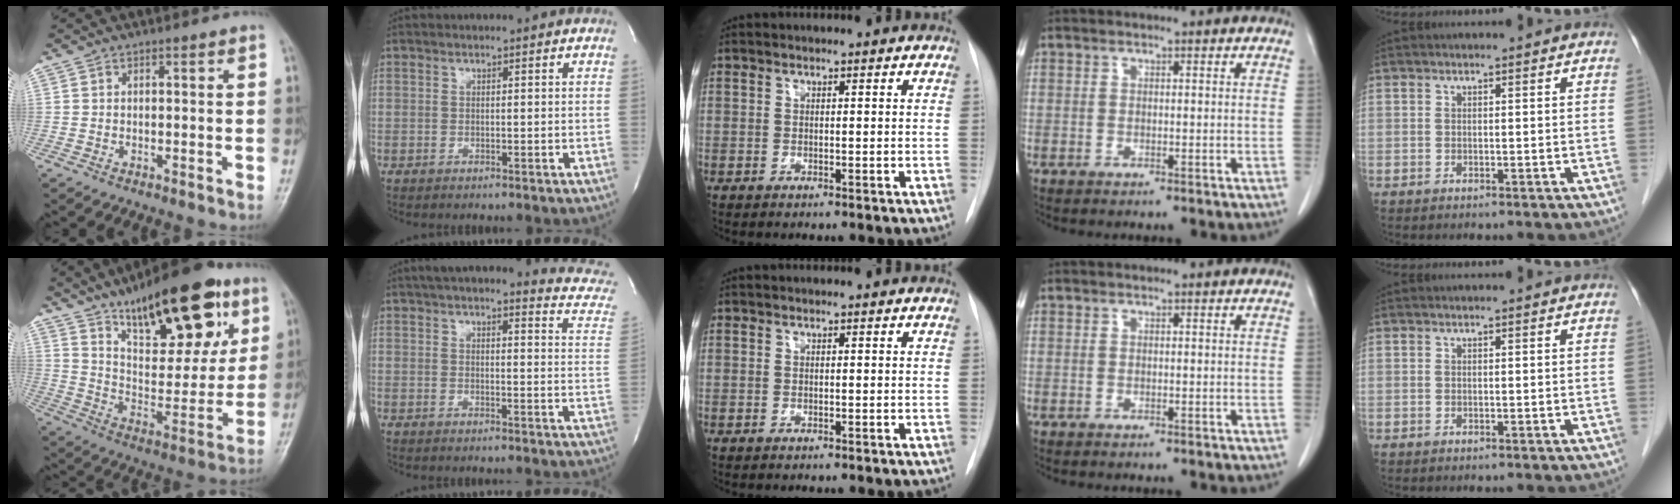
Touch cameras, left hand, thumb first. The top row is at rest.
{"thumb": {"total": 24.9, "force": [14.3, 9.8, 18.0], "torque": [-0.222, -0.050, 0.231]}, "index": {"total": 14.0, "force": [12.5, 2.0, 5.8], "torque": [-0.054, -0.034, 0.124]}}